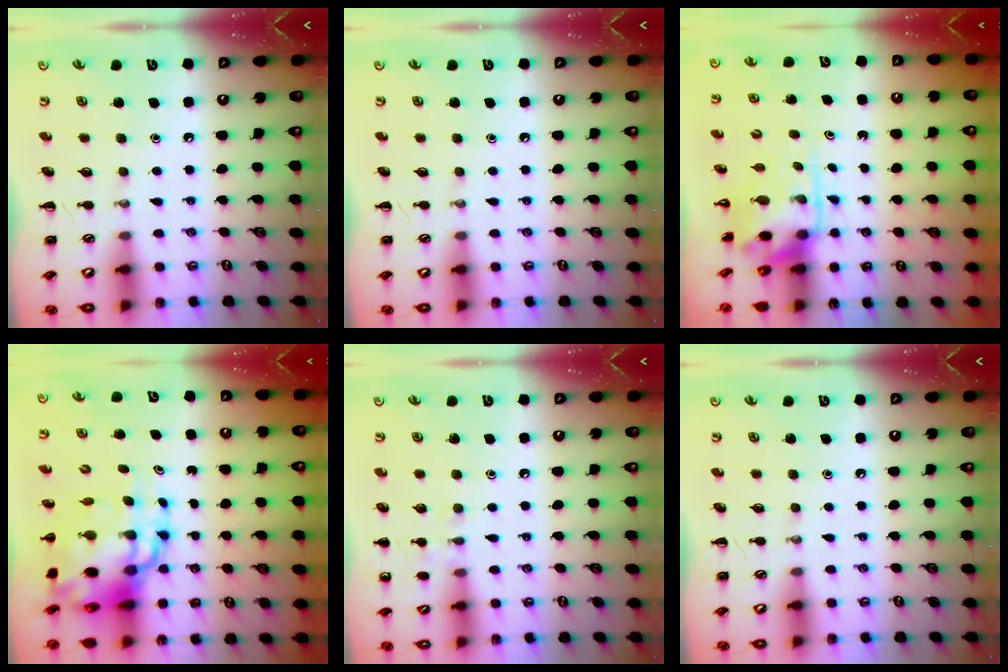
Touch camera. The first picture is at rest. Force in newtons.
{"total": 0.0}
{"total": 3.5, "press": 3.4, "slide": 0.8}
{"total": 15.4, "press": 14.8, "slide": 4.2}
{"total": 5.3, "press": 5.0, "slide": 1.8}
{"total": 0.0}